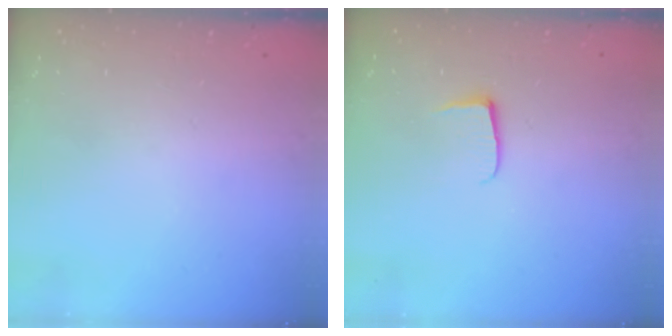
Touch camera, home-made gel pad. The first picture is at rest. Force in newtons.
{"total": 5.4, "press": 5.3, "slide": 0.5}